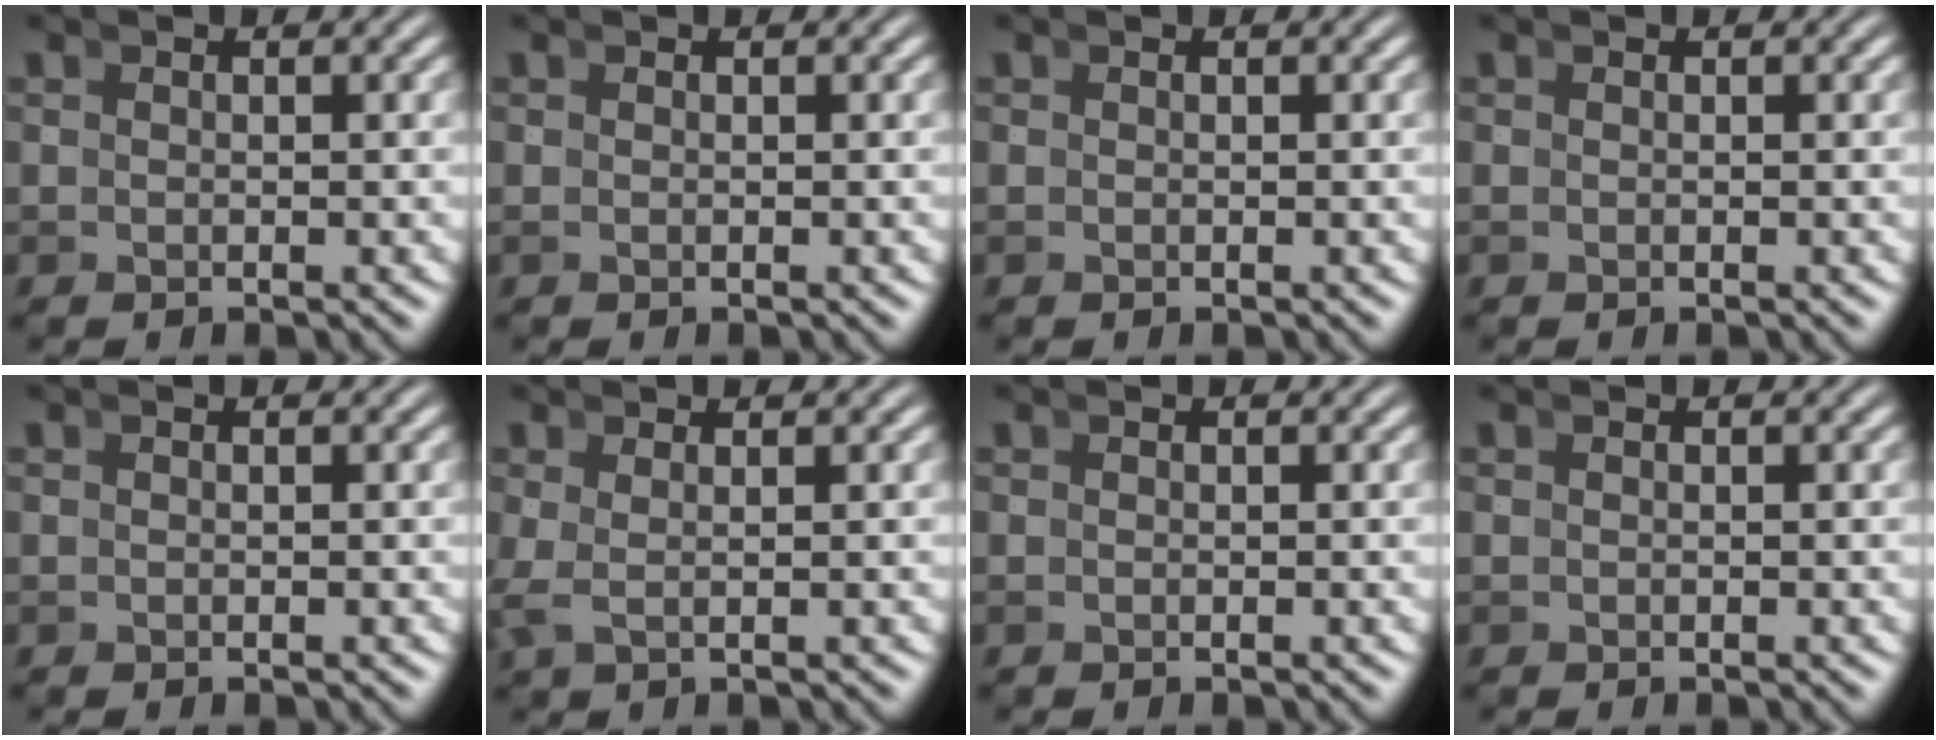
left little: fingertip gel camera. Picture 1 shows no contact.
{"total": 0.0}
{"total": 0.0}
{"total": 0.0}
{"total": 0.0}
{"total": 1.2, "force": [0.3, 0.0, 1.2], "torque": [-0.030, -0.009, 0.014]}
{"total": 0.0}
{"total": 0.0}